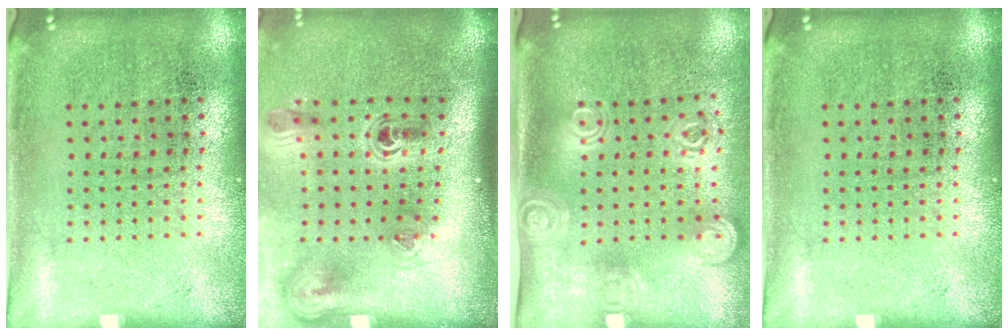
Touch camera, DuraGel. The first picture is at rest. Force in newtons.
{"total": 2.3, "press": 1.5, "slide": 1.8}
{"total": 1.8, "press": 1.3, "slide": 1.2}
{"total": 0.0}